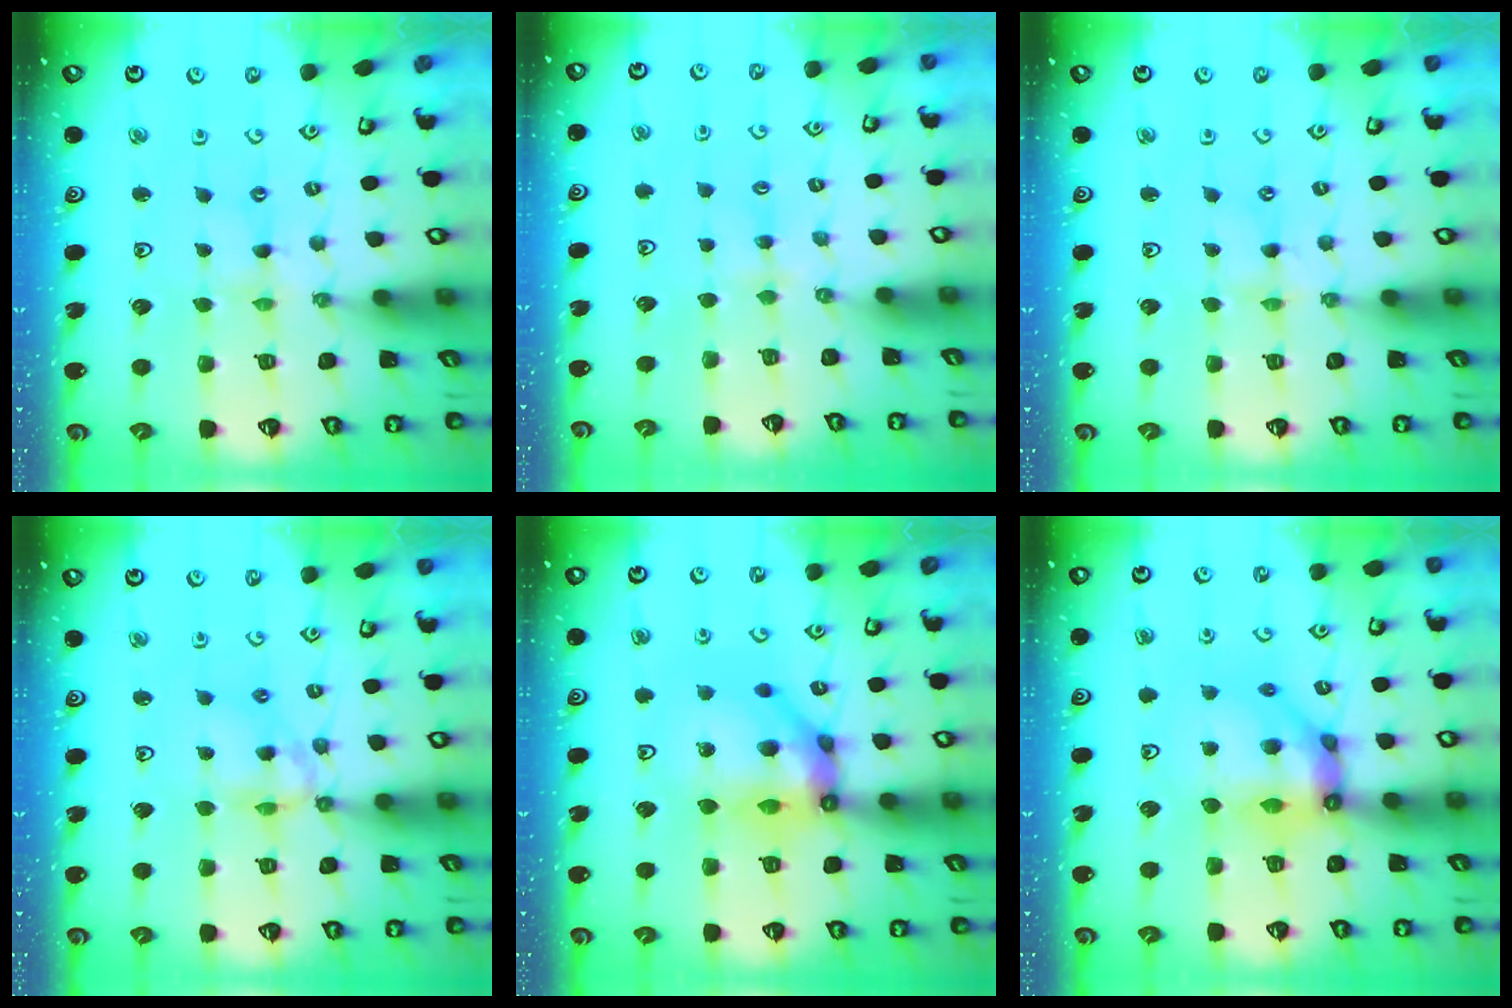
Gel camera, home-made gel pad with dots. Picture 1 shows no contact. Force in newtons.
{"total": 2.4, "press": 2.3, "slide": 0.4}
{"total": 1.1, "press": 1.0, "slide": 0.1}
{"total": 8.9, "press": 8.9, "slide": 0.7}
{"total": 14.4, "press": 14.2, "slide": 2.8}
{"total": 12.3, "press": 12.3, "slide": 1.2}